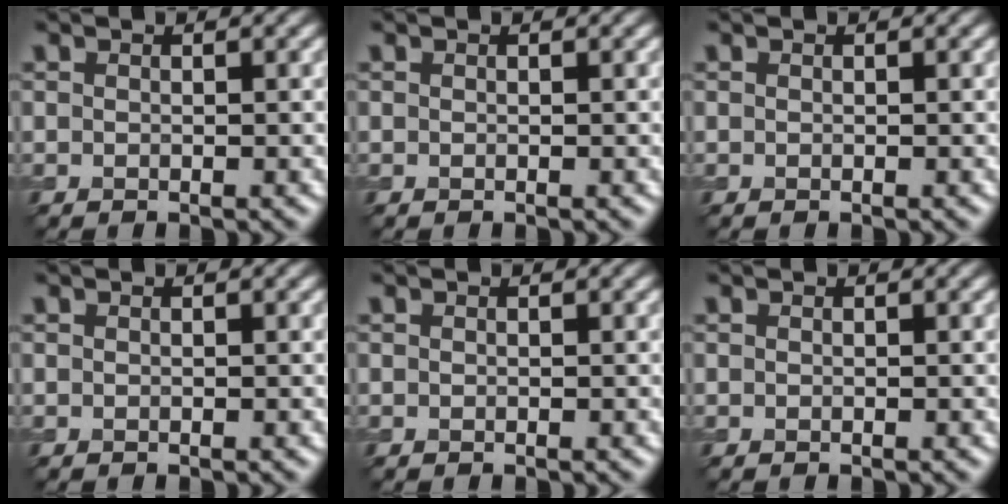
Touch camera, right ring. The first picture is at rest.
{"total": 0.0}
{"total": 0.0}
{"total": 0.0}
{"total": 0.0}
{"total": 0.0}